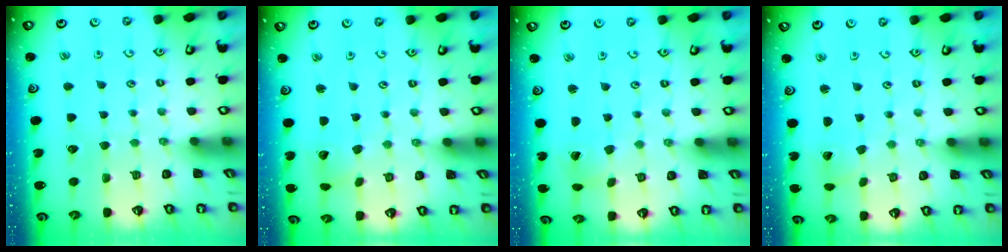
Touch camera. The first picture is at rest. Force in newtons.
{"total": 2.2, "press": 2.2, "slide": 0.3}
{"total": 2.4, "press": 2.4, "slide": 0.3}
{"total": 2.0, "press": 2.0, "slide": 0.2}